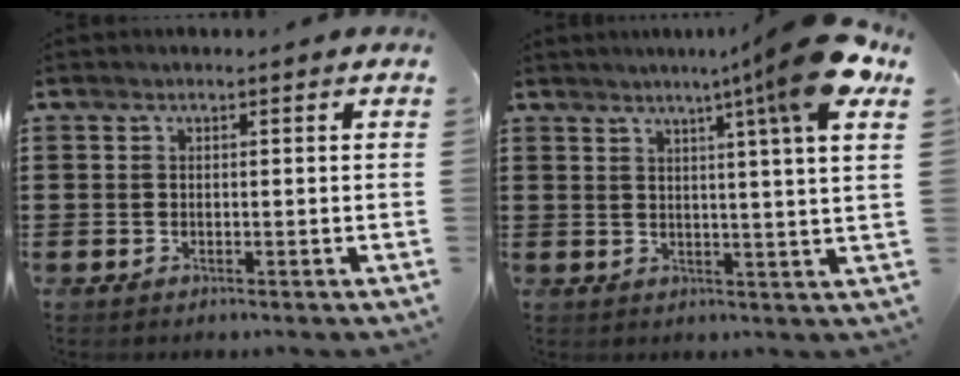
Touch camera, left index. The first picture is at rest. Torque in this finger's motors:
{"motor_torque": [1.07, -1.06, 0.49, 0.21]}